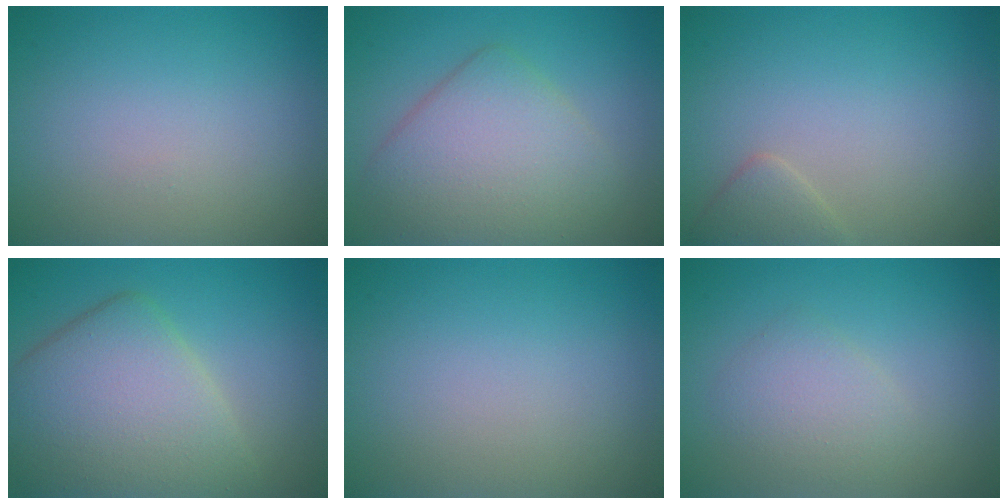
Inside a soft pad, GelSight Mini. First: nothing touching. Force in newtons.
{"total": 6.2, "press": 6.1, "slide": 0.5}
{"total": 1.7, "press": 1.7, "slide": 0.1}
{"total": 8.5, "press": 8.5, "slide": 0.3}
{"total": 0.0}
{"total": 2.3, "press": 2.3, "slide": 0.0}